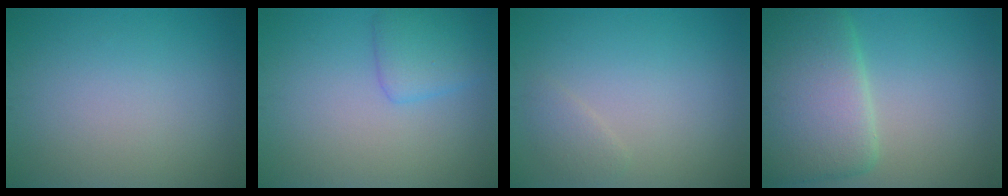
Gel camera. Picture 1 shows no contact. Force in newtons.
{"total": 2.7, "press": 2.7, "slide": 0.1}
{"total": 1.2, "press": 1.2, "slide": 0.1}
{"total": 9.0, "press": 9.0, "slide": 0.2}